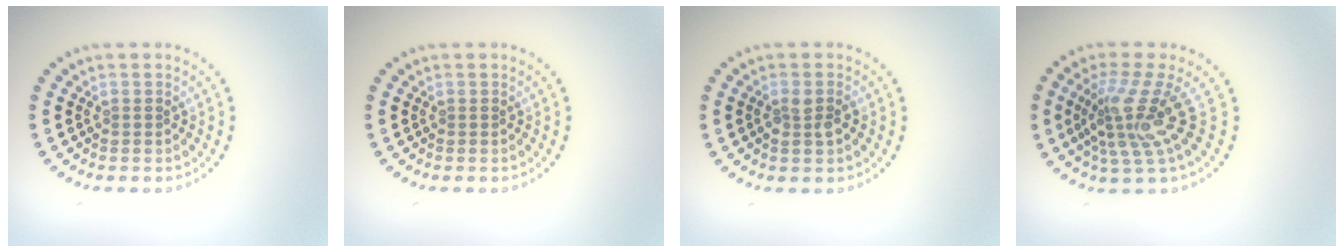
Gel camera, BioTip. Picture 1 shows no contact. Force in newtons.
{"total": 0.0}
{"total": 1.4, "press": 1.4, "slide": 0.4}
{"total": 4.6, "press": 3.1, "slide": 3.4}